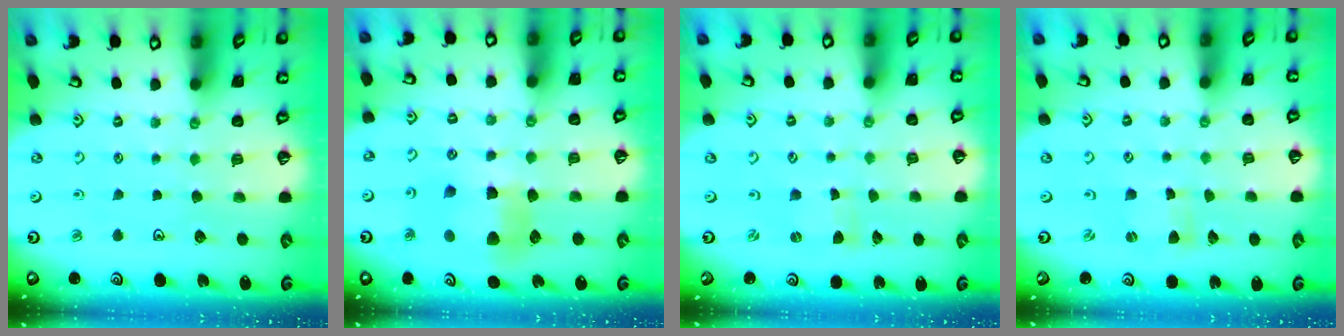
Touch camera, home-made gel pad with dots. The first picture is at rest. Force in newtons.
{"total": 7.6, "press": 7.5, "slide": 1.0}
{"total": 0.0}
{"total": 0.0}